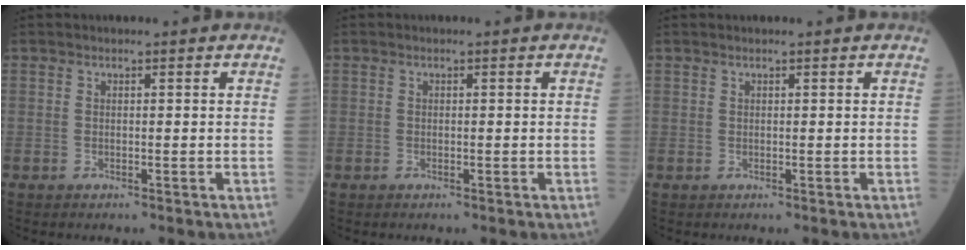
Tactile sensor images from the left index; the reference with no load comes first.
{"total": 0.0}
{"total": 0.0}